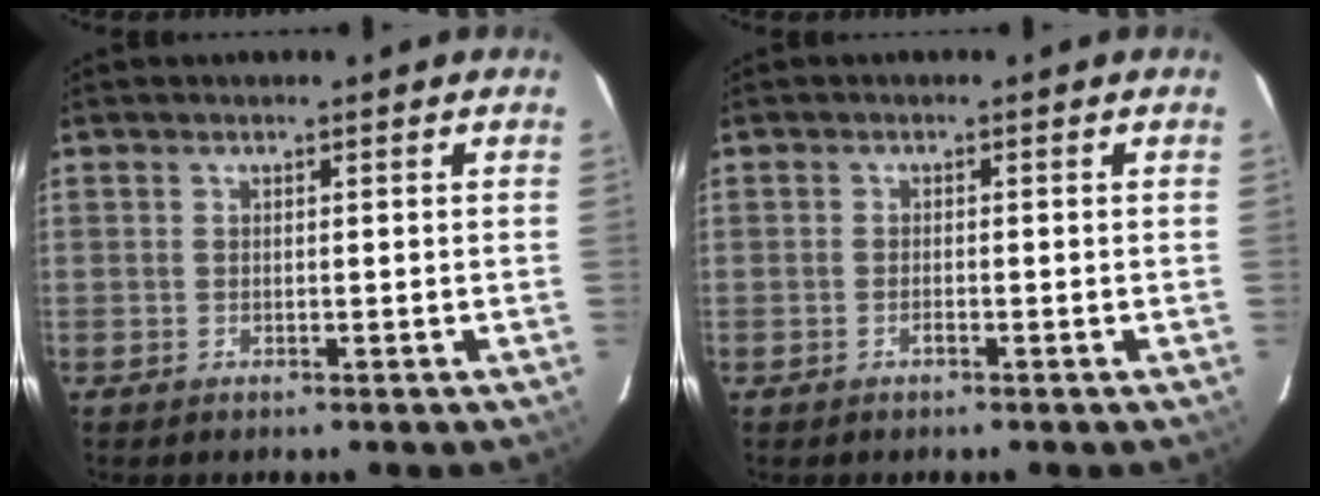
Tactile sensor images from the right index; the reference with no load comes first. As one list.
[{"total": 1.0, "force": [-0.7, 0.4, 0.7], "torque": [-0.014, 0.002, -0.012]}]